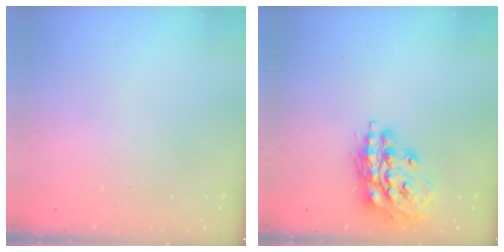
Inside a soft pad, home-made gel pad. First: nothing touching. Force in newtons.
{"total": 14.9, "press": 14.9, "slide": 1.6}